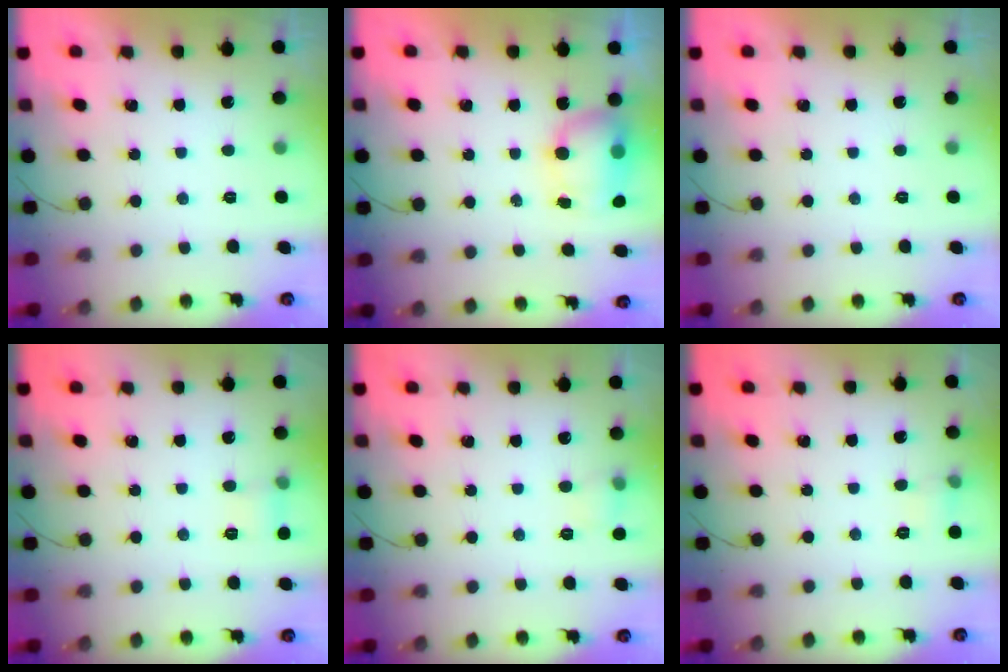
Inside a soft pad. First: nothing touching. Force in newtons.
{"total": 8.6, "press": 7.8, "slide": 3.7}
{"total": 0.0}
{"total": 5.1, "press": 4.9, "slide": 1.4}
{"total": 5.4, "press": 5.2, "slide": 1.5}
{"total": 4.6, "press": 4.4, "slide": 1.4}